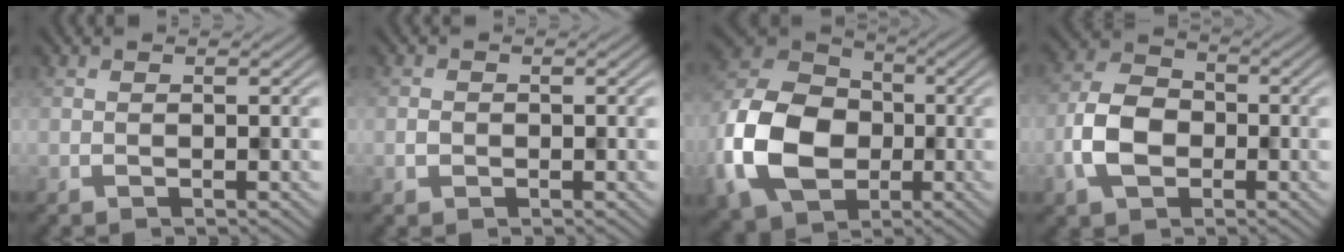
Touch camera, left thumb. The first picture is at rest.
{"total": 0.9, "force": [-0.2, 0.9, 0.1], "torque": [-0.003, -0.002, -0.004]}
{"total": 14.1, "force": [-3.8, 10.5, 8.7], "torque": [-0.224, -0.020, -0.089]}
{"total": 6.7, "force": [-2.3, 4.7, 4.2], "torque": [-0.093, 0.002, -0.052]}